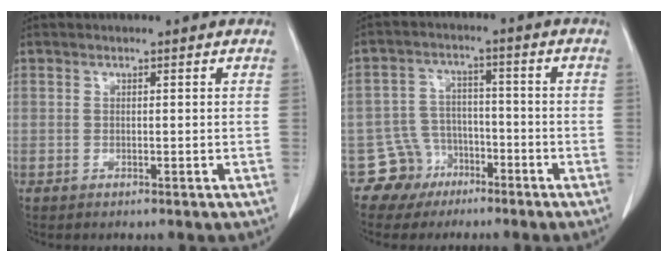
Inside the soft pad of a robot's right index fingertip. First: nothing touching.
{"total": 6.0, "force": [-3.8, 4.6, -0.5], "torque": [0.017, 0.014, -0.066]}